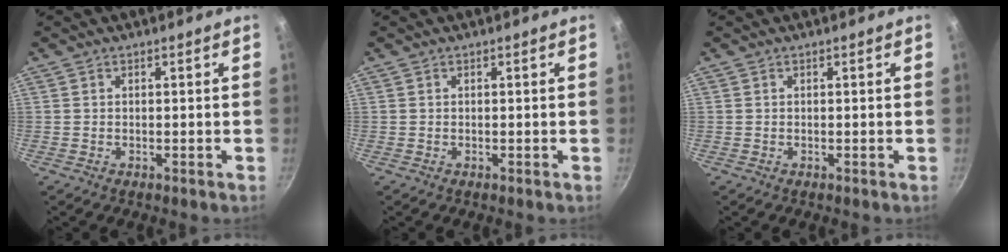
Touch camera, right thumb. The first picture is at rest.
{"total": 0.0}
{"total": 0.0}